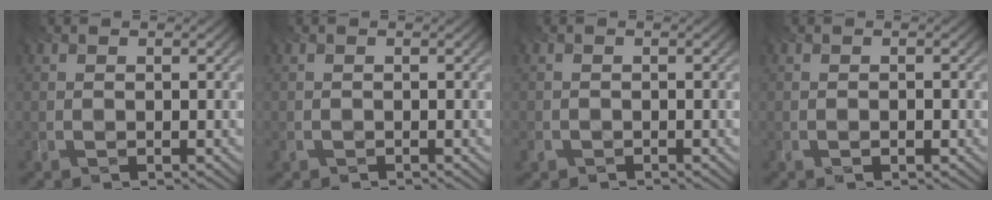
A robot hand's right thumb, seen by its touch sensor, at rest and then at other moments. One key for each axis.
{"total": 0.0}
{"total": 0.6, "fx": -0.4, "fy": 0.4, "fz": -0.3, "tx": 0.000, "ty": 0.005, "tz": 0.001}
{"total": 0.9, "fx": -0.3, "fy": 0.3, "fz": 0.8, "tx": -0.009, "ty": -0.005, "tz": -0.005}